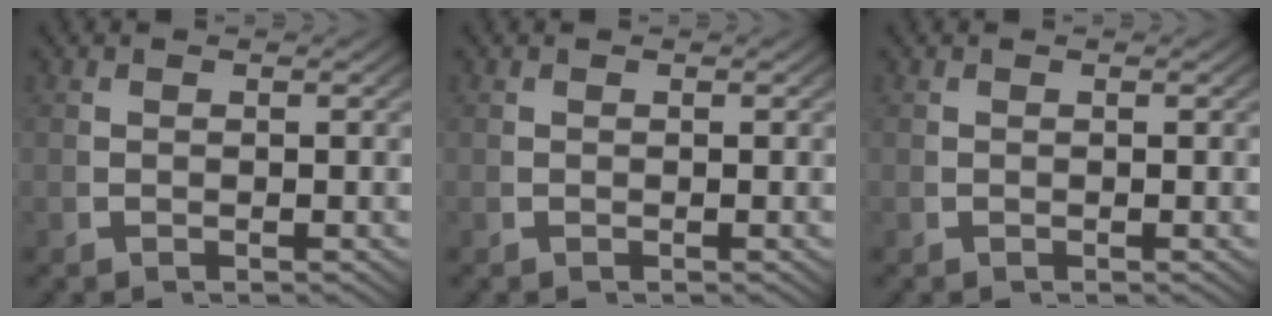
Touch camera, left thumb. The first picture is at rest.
{"total": 0.0}
{"total": 0.0}